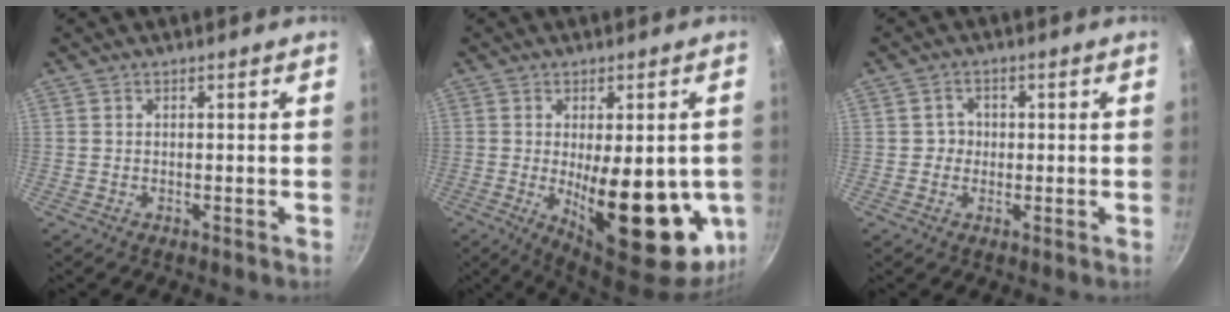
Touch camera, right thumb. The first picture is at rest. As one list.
[{"total": 21.3, "force": [-3.4, 8.6, 19.2], "torque": [-0.234, -0.025, -0.029]}, {"total": 2.7, "force": [-0.1, 2.6, 0.8], "torque": [0.008, 0.005, -0.007]}]